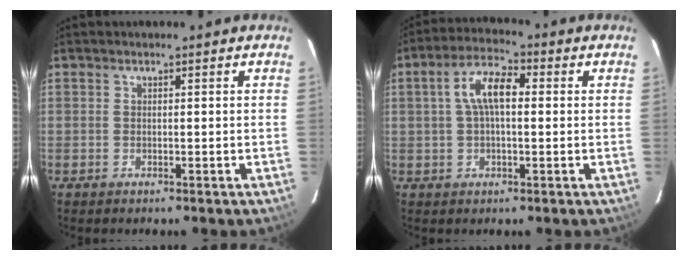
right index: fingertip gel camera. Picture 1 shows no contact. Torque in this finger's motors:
{"motor_torque": [0.79, 0.02, 0.31, 0.10]}